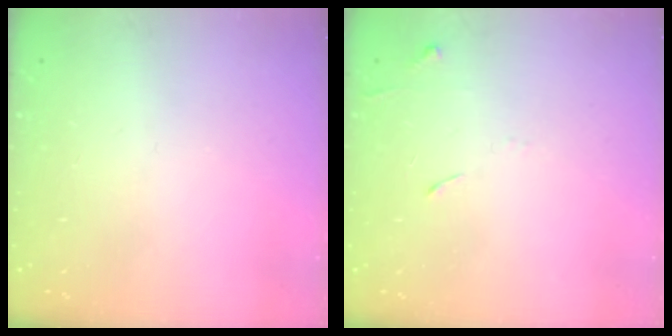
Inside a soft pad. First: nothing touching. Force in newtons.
{"total": 5.4, "press": 5.4, "slide": 0.7}